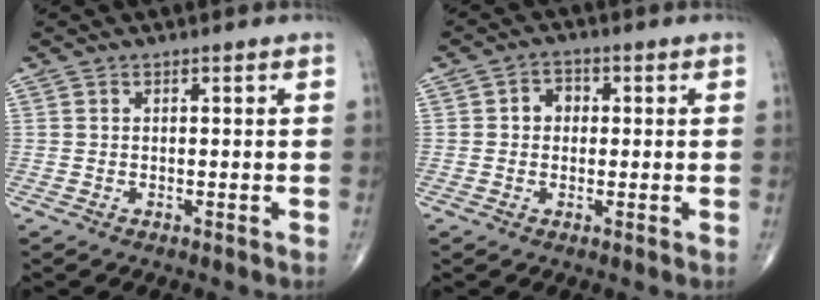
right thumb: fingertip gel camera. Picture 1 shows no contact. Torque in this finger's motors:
{"motor_torque": [-0.02, -0.02, 0.22, 0.14, 0.04]}